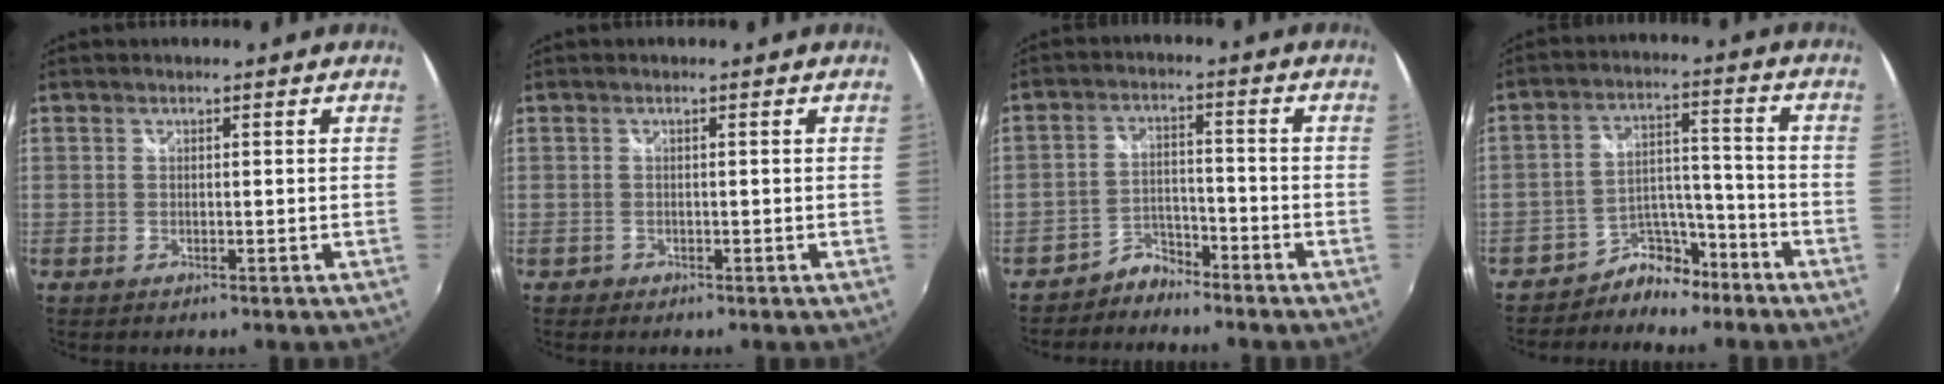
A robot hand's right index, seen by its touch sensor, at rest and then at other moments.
{"total": 1.0, "force": [-0.6, 0.8, -0.1], "torque": [-0.001, 0.000, -0.008]}
{"total": 4.3, "force": [-4.0, 1.7, -0.1], "torque": [0.000, 0.015, -0.070]}
{"total": 7.7, "force": [-6.3, 4.1, 1.6], "torque": [-0.020, 0.036, -0.104]}